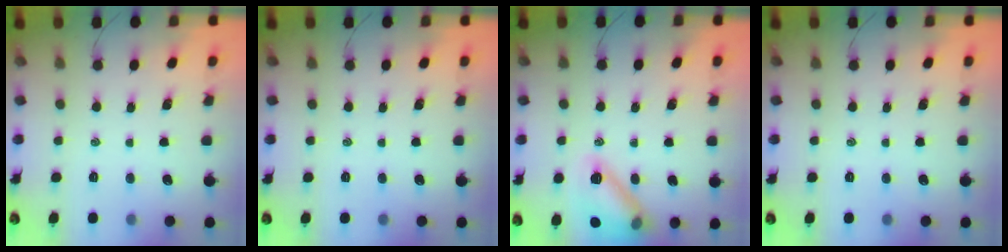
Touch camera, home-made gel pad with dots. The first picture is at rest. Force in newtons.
{"total": 0.0}
{"total": 15.0, "press": 15.0, "slide": 1.2}
{"total": 0.0}